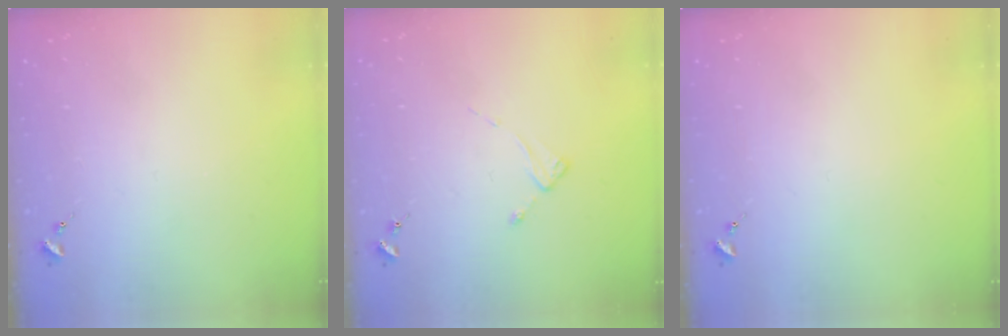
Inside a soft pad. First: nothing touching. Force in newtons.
{"total": 2.4, "press": 2.4, "slide": 0.3}
{"total": 0.0}